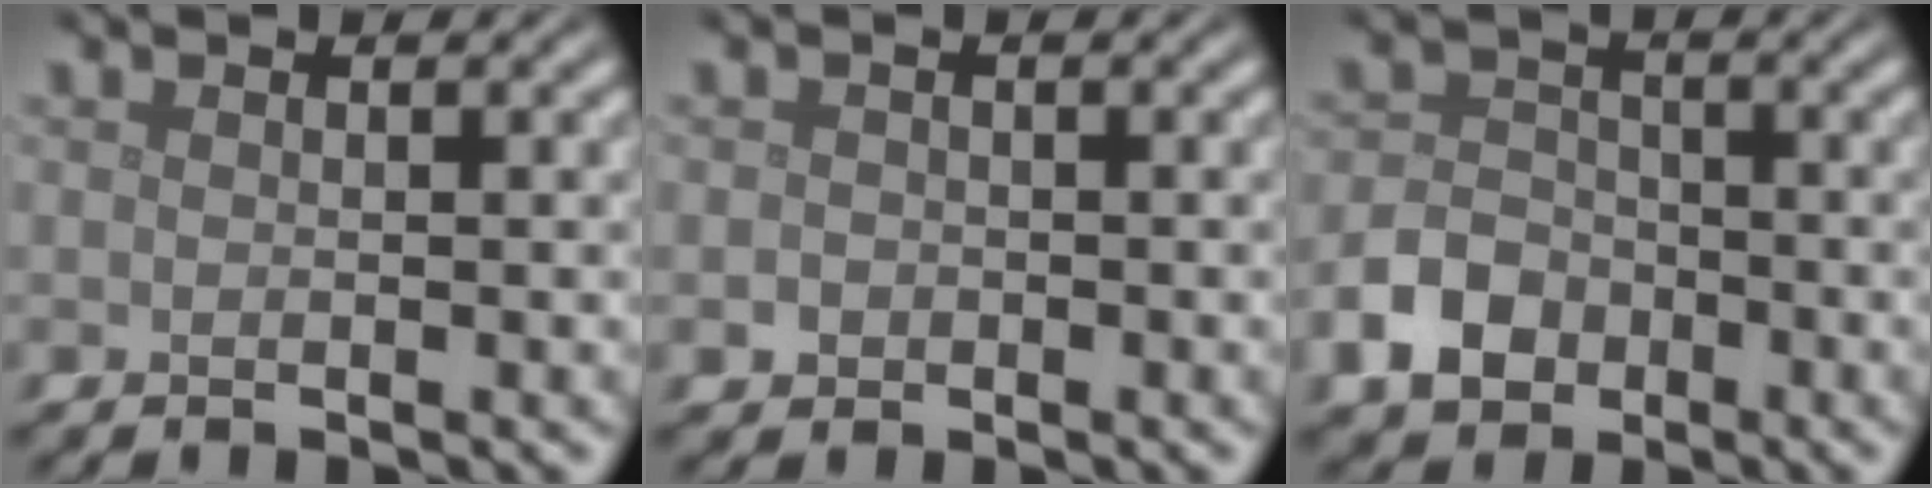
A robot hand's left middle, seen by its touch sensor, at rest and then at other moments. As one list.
[{"total": 0.9, "force": [-0.3, 0.9, 0.2], "torque": [0.004, -0.003, -0.007]}, {"total": 4.3, "force": [-2.2, 3.1, 1.9], "torque": [-0.039, 0.000, -0.046]}]